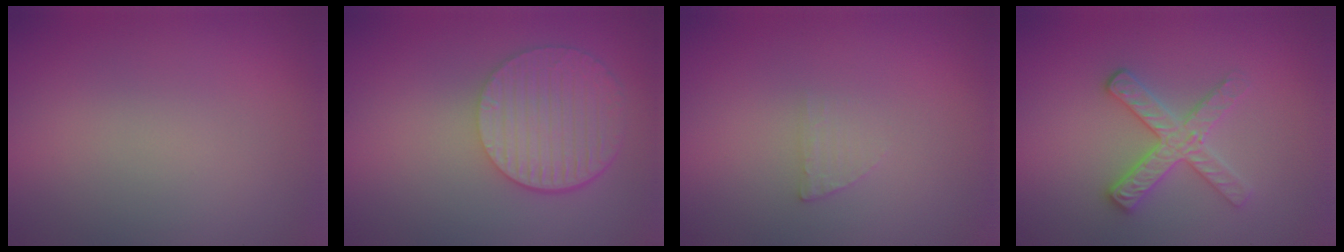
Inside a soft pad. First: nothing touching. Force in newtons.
{"total": 6.1, "press": 4.5, "slide": 4.1}
{"total": 1.0, "press": 1.0, "slide": 0.2}
{"total": 3.1, "press": 2.9, "slide": 1.2}